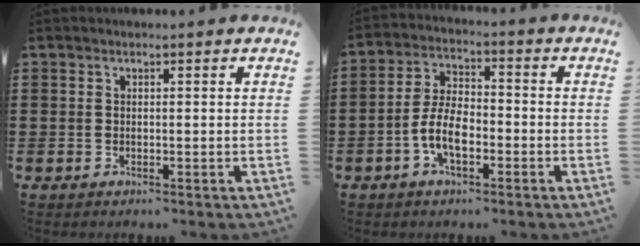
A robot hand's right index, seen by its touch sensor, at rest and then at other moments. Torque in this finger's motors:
{"motor_torque": [1.18, 0.95, 0.25, 0.18]}